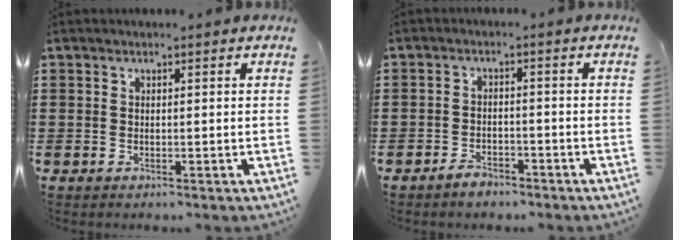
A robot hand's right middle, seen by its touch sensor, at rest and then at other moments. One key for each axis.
{"total": 2.4, "fx": -2.3, "fy": 0.8, "fz": 0.4, "tx": -0.013, "ty": 0.002, "tz": -0.044}